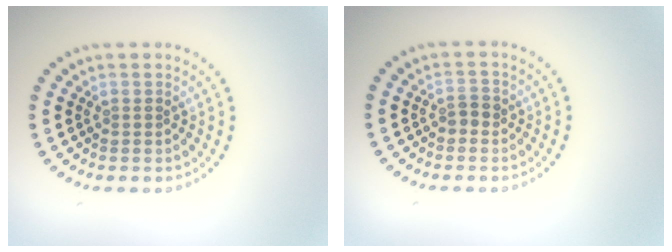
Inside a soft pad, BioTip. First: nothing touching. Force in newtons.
{"total": 1.2, "press": 1.1, "slide": 0.4}